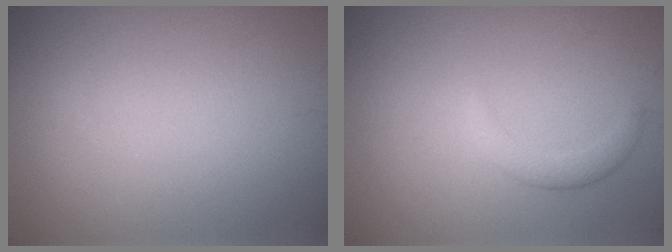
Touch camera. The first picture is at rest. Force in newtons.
{"total": 1.8, "press": 1.8, "slide": 0.1}